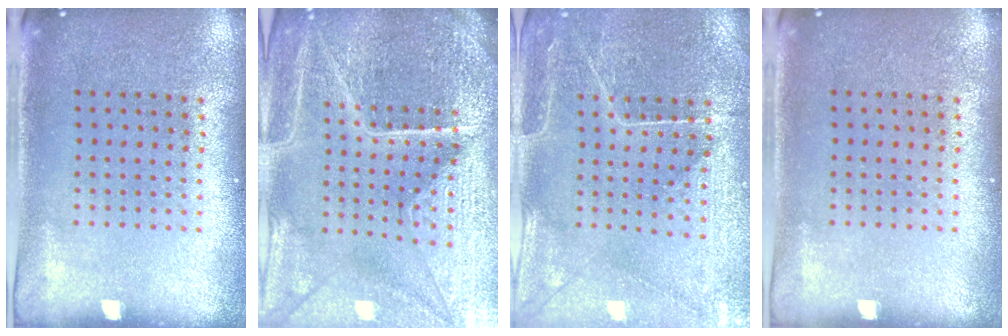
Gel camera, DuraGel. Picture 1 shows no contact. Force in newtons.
{"total": 5.8, "press": 5.3, "slide": 2.4}
{"total": 0.8, "press": 0.7, "slide": 0.4}
{"total": 0.0}